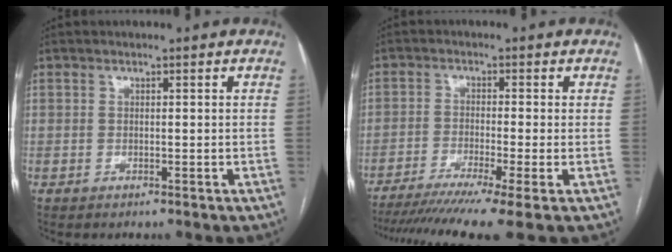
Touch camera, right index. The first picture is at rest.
{"total": 11.9, "force": [-8.9, -1.2, 7.9], "torque": [-0.123, -0.024, -0.138]}